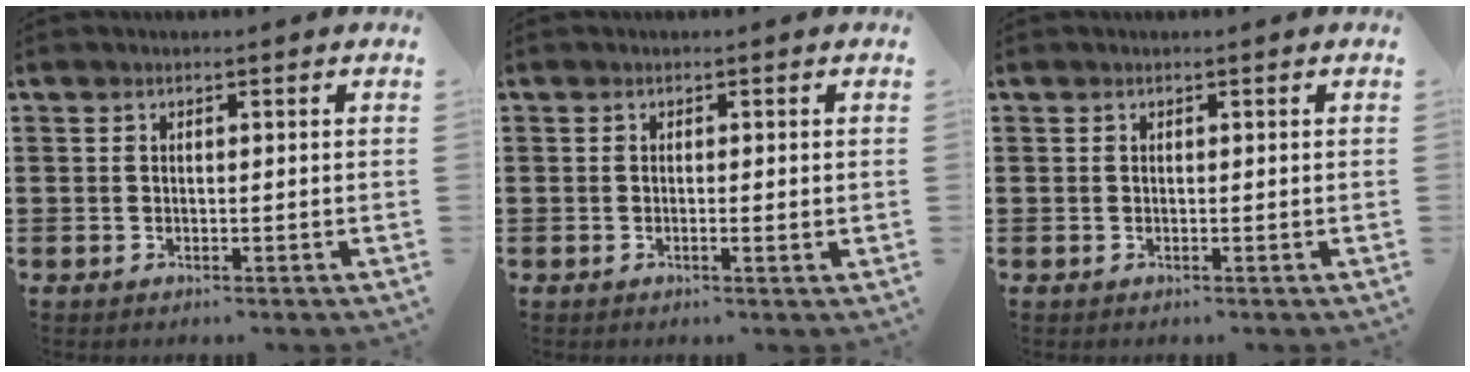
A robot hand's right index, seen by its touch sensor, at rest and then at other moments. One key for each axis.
{"total": 0.7, "fx": -0.1, "fy": 0.1, "fz": 0.7, "tx": -0.012, "ty": -0.003, "tz": -0.002}
{"total": 0.0}